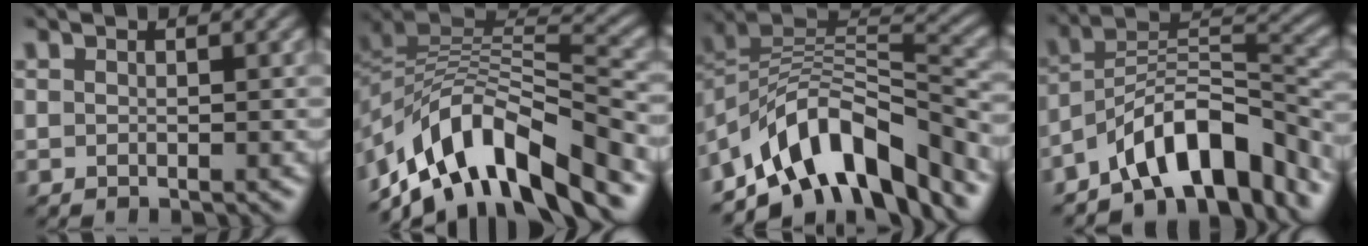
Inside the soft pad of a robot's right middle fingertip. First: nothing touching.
{"total": 10.6, "force": [-6.1, 4.7, 7.3], "torque": [-0.123, 0.014, -0.114]}
{"total": 10.9, "force": [-6.7, 4.9, 7.1], "torque": [-0.104, 0.013, -0.127]}
{"total": 9.3, "force": [-6.4, 3.3, 5.8], "torque": [-0.078, 0.013, -0.118]}